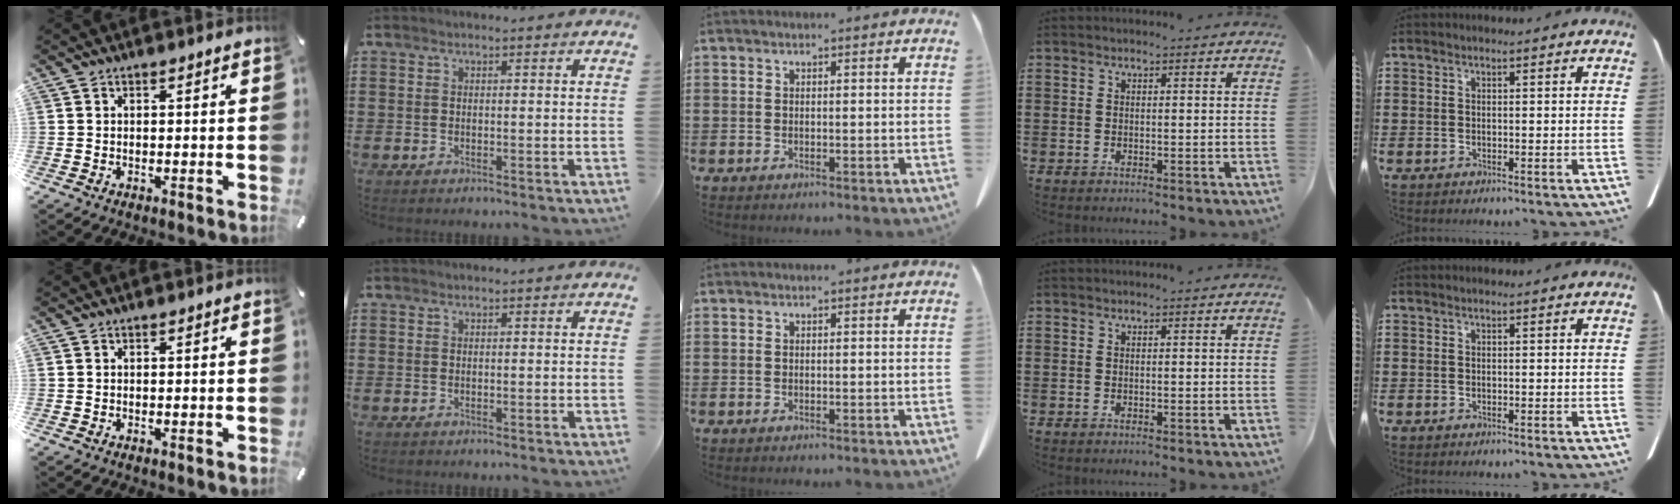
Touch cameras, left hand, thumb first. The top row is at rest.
{}